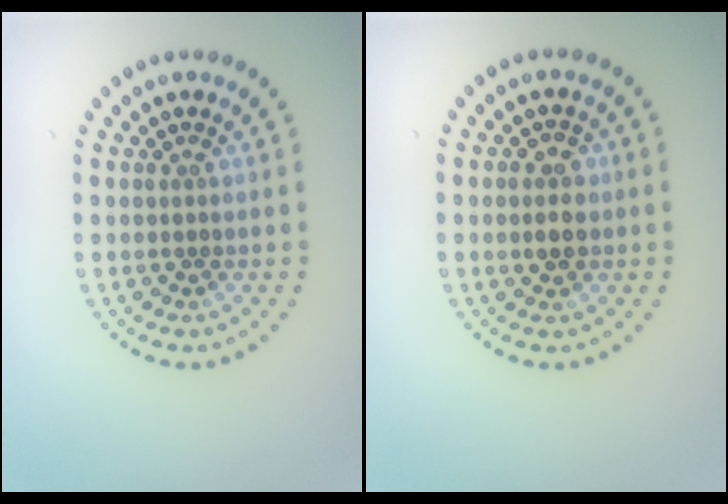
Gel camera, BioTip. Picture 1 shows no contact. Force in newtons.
{"total": 2.1, "press": 2.0, "slide": 0.7}